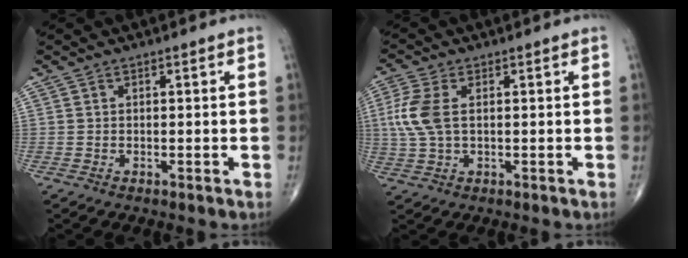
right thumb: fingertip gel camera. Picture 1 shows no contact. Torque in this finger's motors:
{"motor_torque": [-0.62, 0.76, 1.05, 0.16, 0.06]}